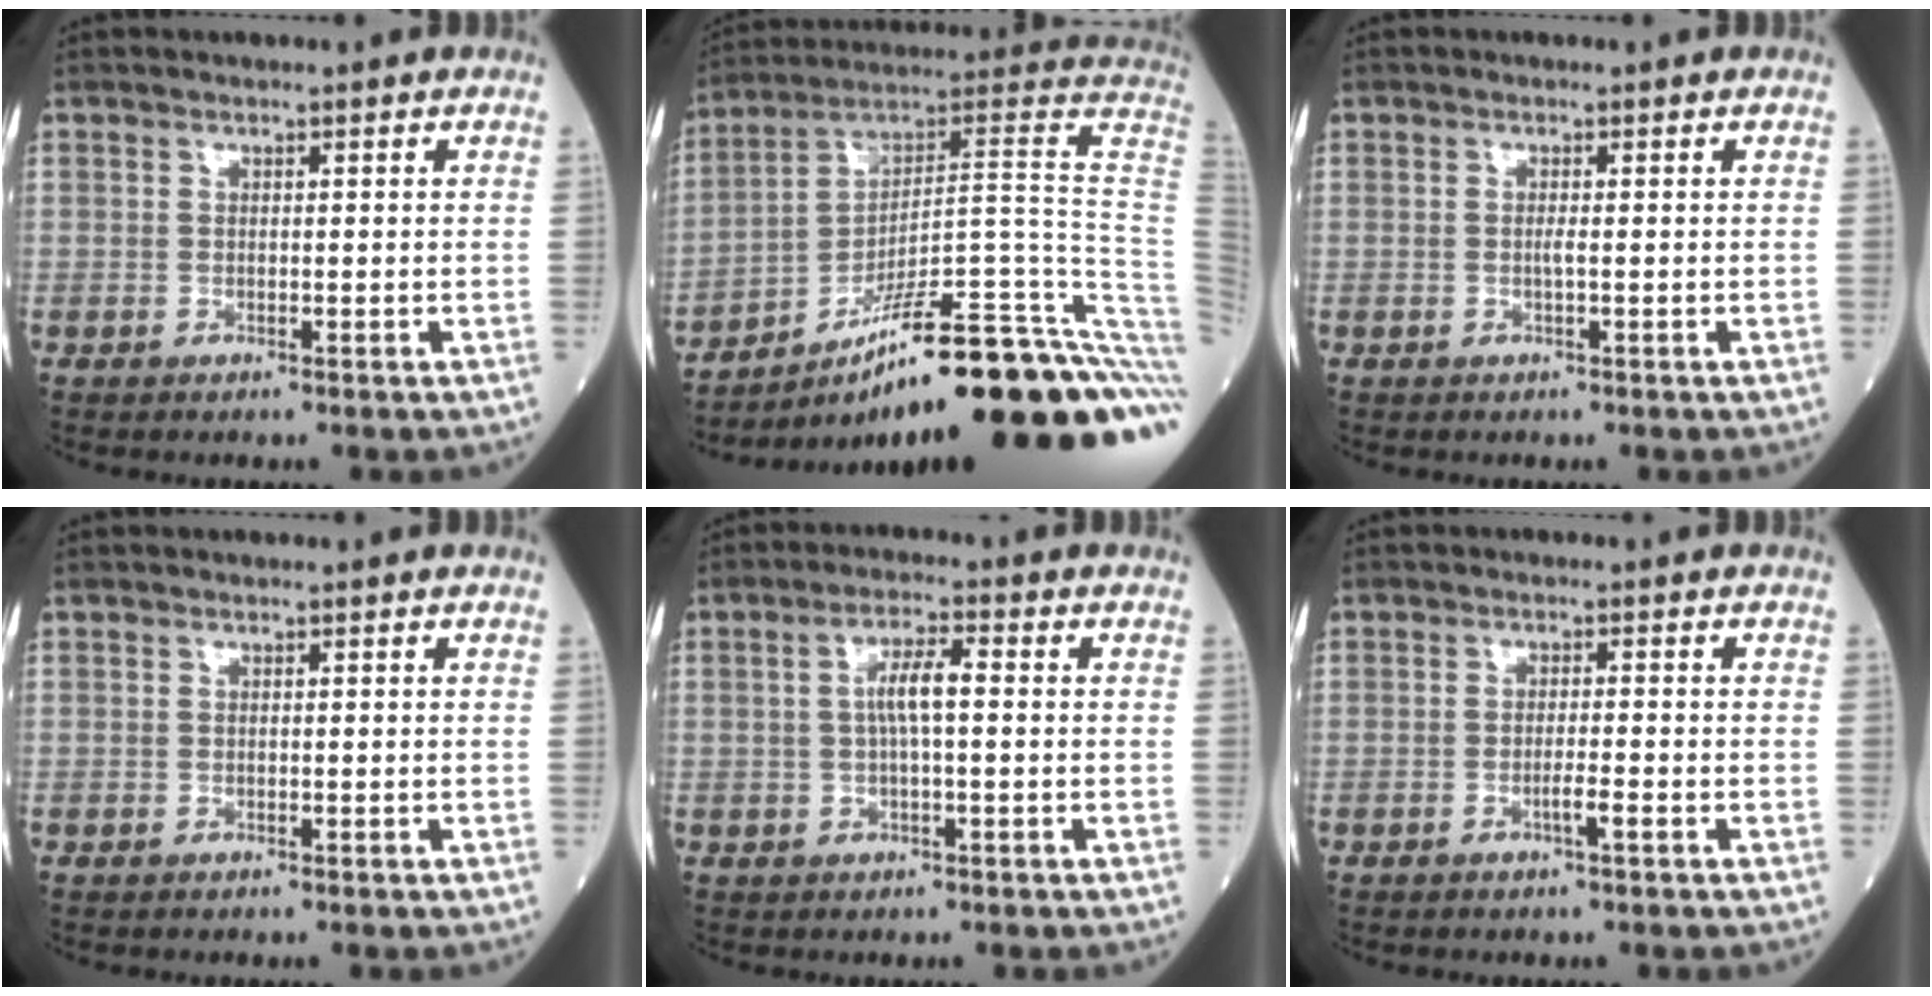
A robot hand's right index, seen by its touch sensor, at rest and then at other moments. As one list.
[{"total": 31.1, "force": [-19.2, 2.1, 24.5], "torque": [-0.225, 0.020, -0.282]}, {"total": 0.7, "force": [-0.2, -0.1, 0.7], "torque": [-0.014, -0.001, -0.005]}, {"total": 0.0}, {"total": 4.7, "force": [0.3, 0.7, 4.6], "torque": [-0.088, 0.011, 0.004]}, {"total": 2.1, "force": [-0.9, -0.1, 1.8], "torque": [-0.032, -0.001, -0.018]}]